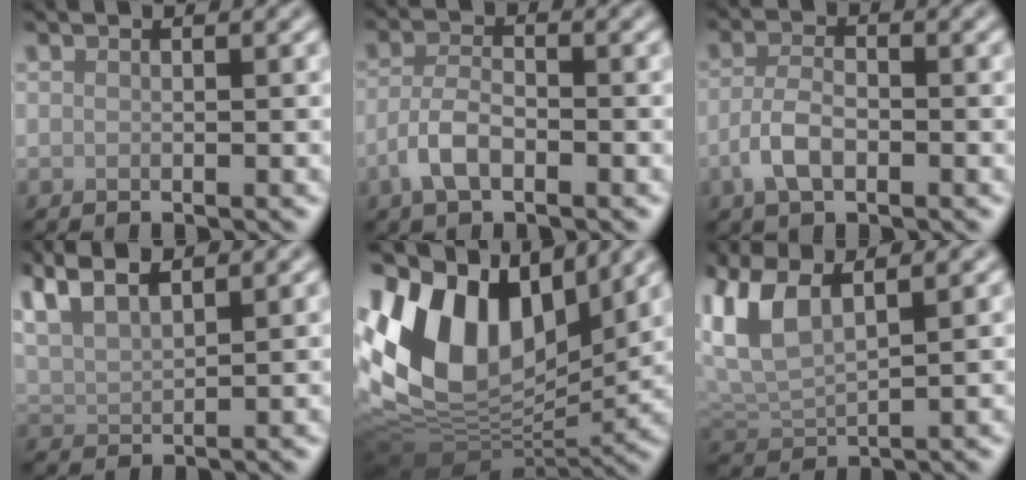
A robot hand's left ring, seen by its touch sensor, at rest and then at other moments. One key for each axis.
{"total": 3.3, "fx": -1.6, "fy": 1.6, "fz": 2.4, "tx": -0.048, "ty": 0.003, "tz": -0.038}
{"total": 3.3, "fx": -1.3, "fy": 1.7, "fz": 2.5, "tx": -0.051, "ty": 0.001, "tz": -0.032}
{"total": 5.1, "fx": 3.9, "fy": 1.6, "fz": 2.9, "tx": -0.065, "ty": 0.017, "tz": 0.065}
{"total": 15.2, "fx": 3.7, "fy": 9.6, "fz": 11.2, "tx": -0.230, "ty": 0.020, "tz": 0.066}
{"total": 5.9, "fx": 3.3, "fy": 2.5, "fz": 4.2, "tx": -0.114, "ty": 0.011, "tz": 0.064}